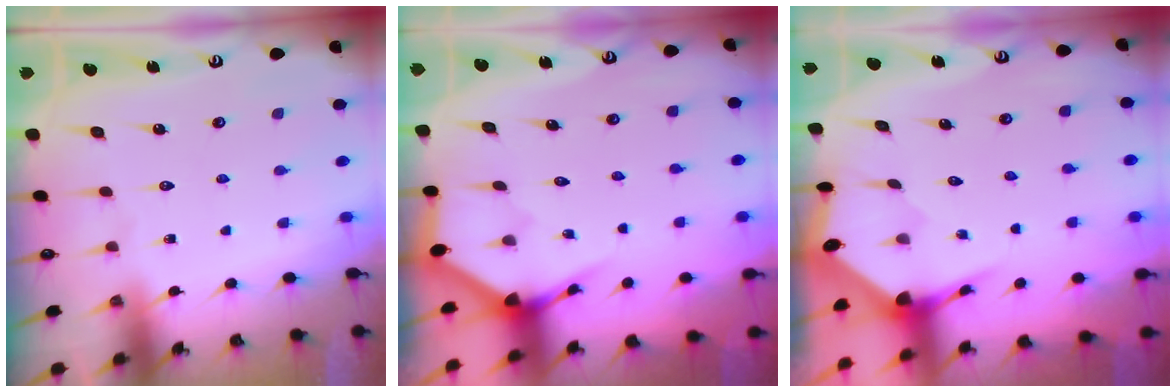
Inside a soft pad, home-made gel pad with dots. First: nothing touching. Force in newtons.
{"total": 3.6, "press": 3.6, "slide": 0.2}
{"total": 3.4, "press": 3.3, "slide": 0.4}